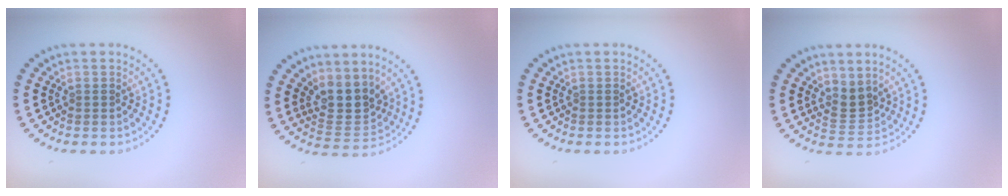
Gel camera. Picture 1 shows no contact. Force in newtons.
{"total": 3.8, "press": 3.4, "slide": 1.8}
{"total": 0.0}
{"total": 2.3, "press": 1.6, "slide": 1.6}